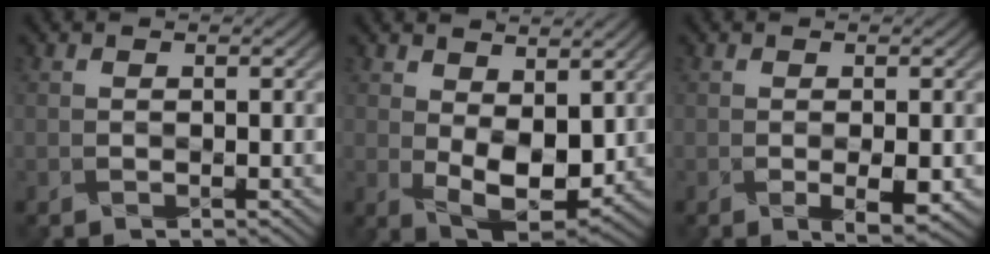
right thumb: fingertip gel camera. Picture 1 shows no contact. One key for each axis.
{"total": 6.9, "fx": 1.4, "fy": 4.0, "fz": 5.5, "tx": -0.112, "ty": -0.018, "tz": 0.039}
{"total": 2.6, "fx": -0.6, "fy": 0.6, "fz": 2.4, "tx": -0.046, "ty": -0.006, "tz": -0.002}